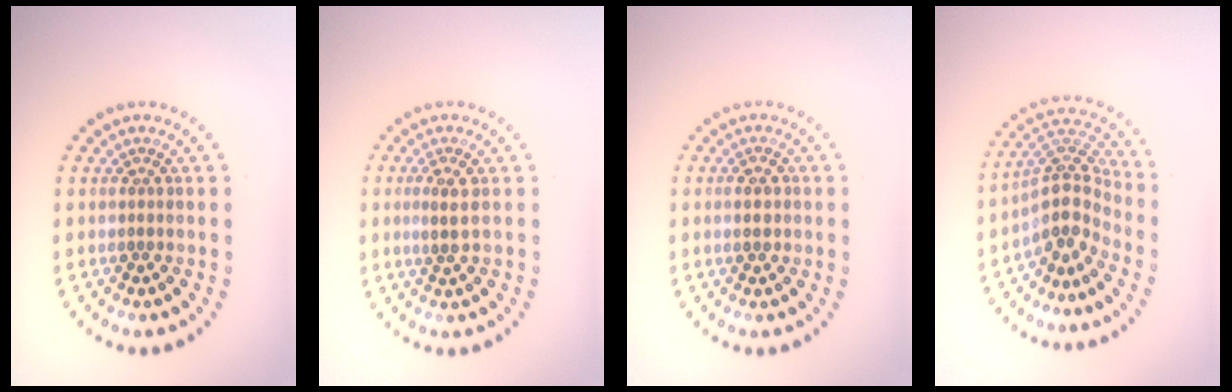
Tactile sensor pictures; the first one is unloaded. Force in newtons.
{"total": 1.8, "press": 1.6, "slide": 0.8}
{"total": 1.9, "press": 1.9, "slide": 0.1}
{"total": 4.2, "press": 3.1, "slide": 2.8}